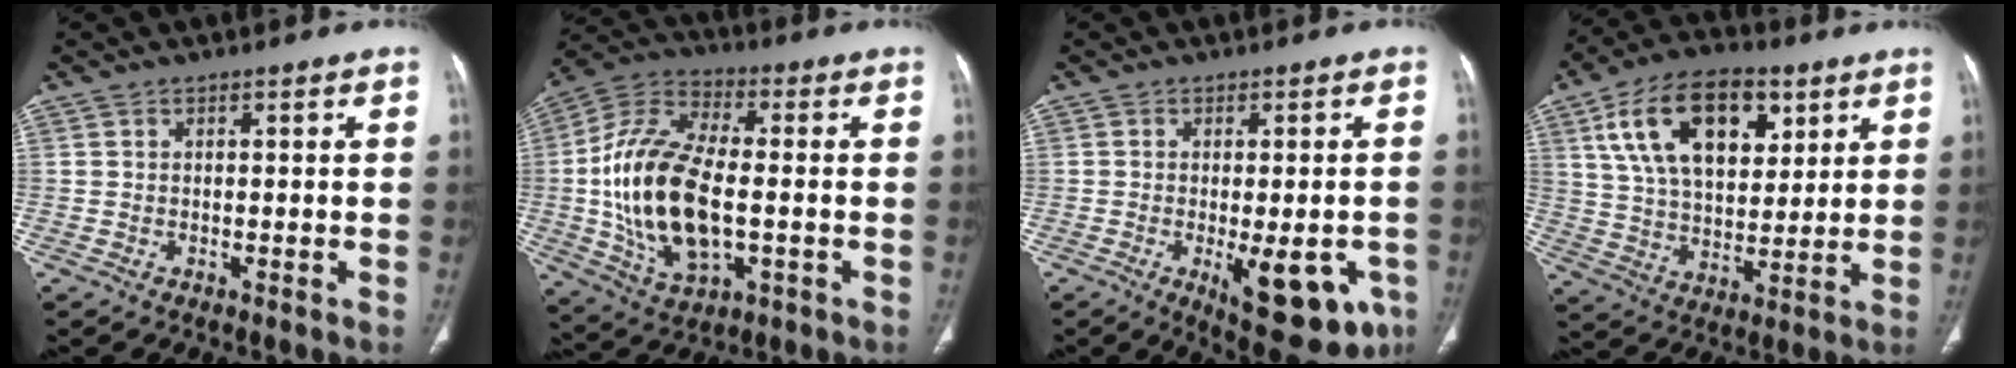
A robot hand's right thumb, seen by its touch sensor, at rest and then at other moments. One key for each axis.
{"total": 20.2, "fx": -1.6, "fy": 10.9, "fz": 16.9, "tx": -0.323, "ty": 0.005, "tz": -0.017}
{"total": 13.9, "fx": -5.2, "fy": 5.7, "fz": 11.5, "tx": -0.111, "ty": -0.005, "tz": -0.055}
{"total": 19.7, "fx": 8.2, "fy": 11.2, "fz": 14.0, "tx": -0.208, "ty": -0.018, "tz": 0.143}